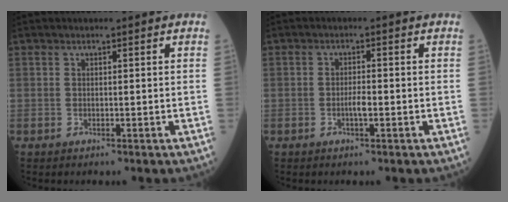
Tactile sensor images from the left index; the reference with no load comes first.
{"total": 1.7, "force": [-0.7, 0.3, 1.5], "torque": [-0.028, -0.003, -0.014]}